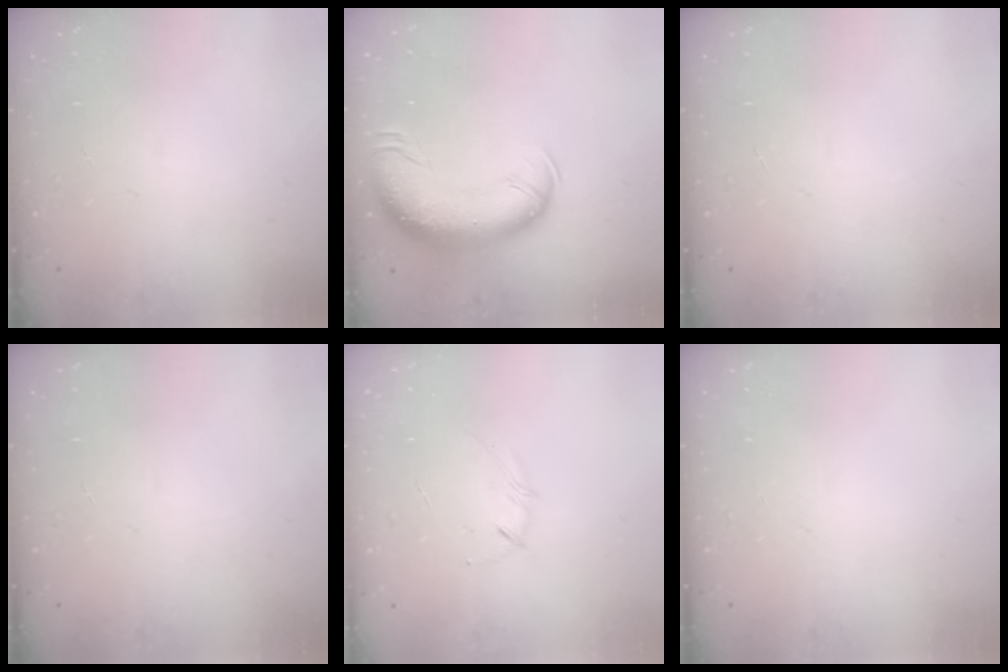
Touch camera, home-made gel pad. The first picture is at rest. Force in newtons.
{"total": 14.7, "press": 14.2, "slide": 3.6}
{"total": 0.0}
{"total": 0.0}
{"total": 3.5, "press": 3.5, "slide": 0.7}
{"total": 0.0}